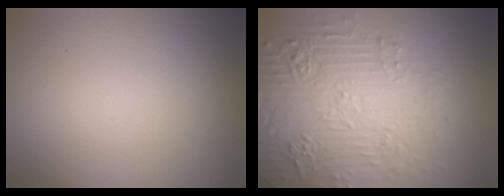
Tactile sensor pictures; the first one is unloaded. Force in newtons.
{"total": 7.3, "press": 5.4, "slide": 4.8}